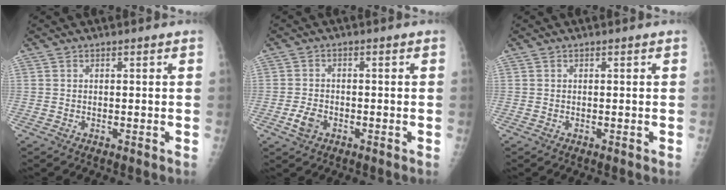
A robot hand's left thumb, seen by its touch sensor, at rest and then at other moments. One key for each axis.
{"total": 3.4, "fx": -1.5, "fy": 2.3, "fz": 1.9, "tx": -0.035, "ty": 0.006, "tz": -0.029}
{"total": 0.0}